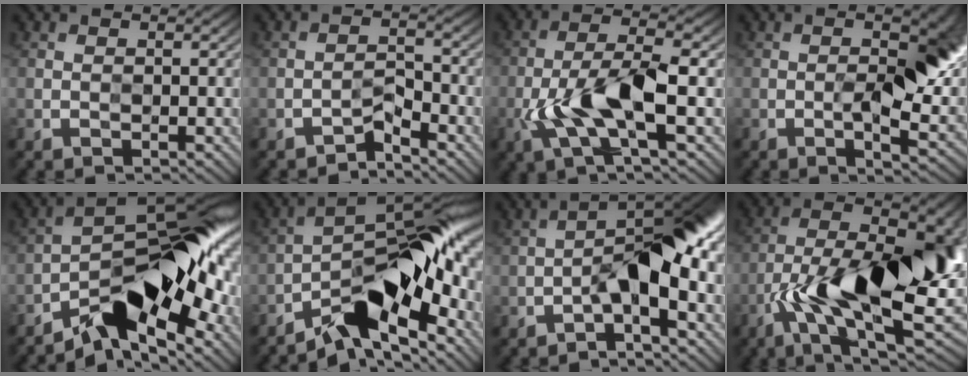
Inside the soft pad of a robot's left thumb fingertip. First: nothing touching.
{"total": 2.4, "force": [-2.1, 0.5, 0.9], "torque": [-0.011, 0.010, -0.044]}
{"total": 9.2, "force": [-2.6, 2.8, 8.4], "torque": [-0.167, 0.008, -0.054]}
{"total": 9.9, "force": [0.0, 3.1, 9.4], "torque": [-0.132, -0.001, 0.005]}
{"total": 12.9, "force": [-6.2, 5.3, 10.0], "torque": [-0.145, 0.002, -0.116]}
{"total": 11.8, "force": [-6.4, 4.1, 9.1], "torque": [-0.136, 0.006, -0.118]}
{"total": 8.1, "force": [-1.9, 2.3, 7.5], "torque": [-0.116, 0.028, -0.041]}
{"total": 18.8, "force": [-4.8, 7.9, 16.4], "torque": [-0.254, -0.002, -0.077]}